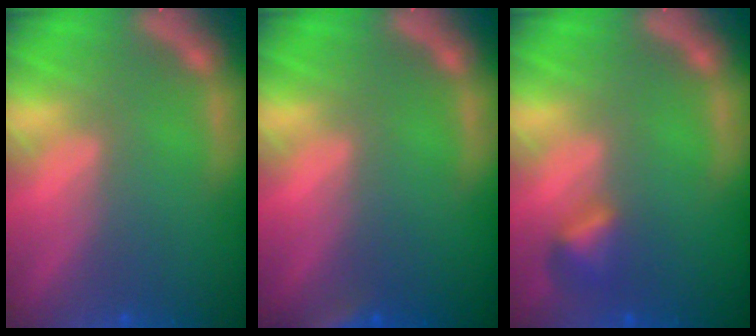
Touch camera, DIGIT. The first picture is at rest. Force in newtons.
{"total": 2.4}
{"total": 1.9}